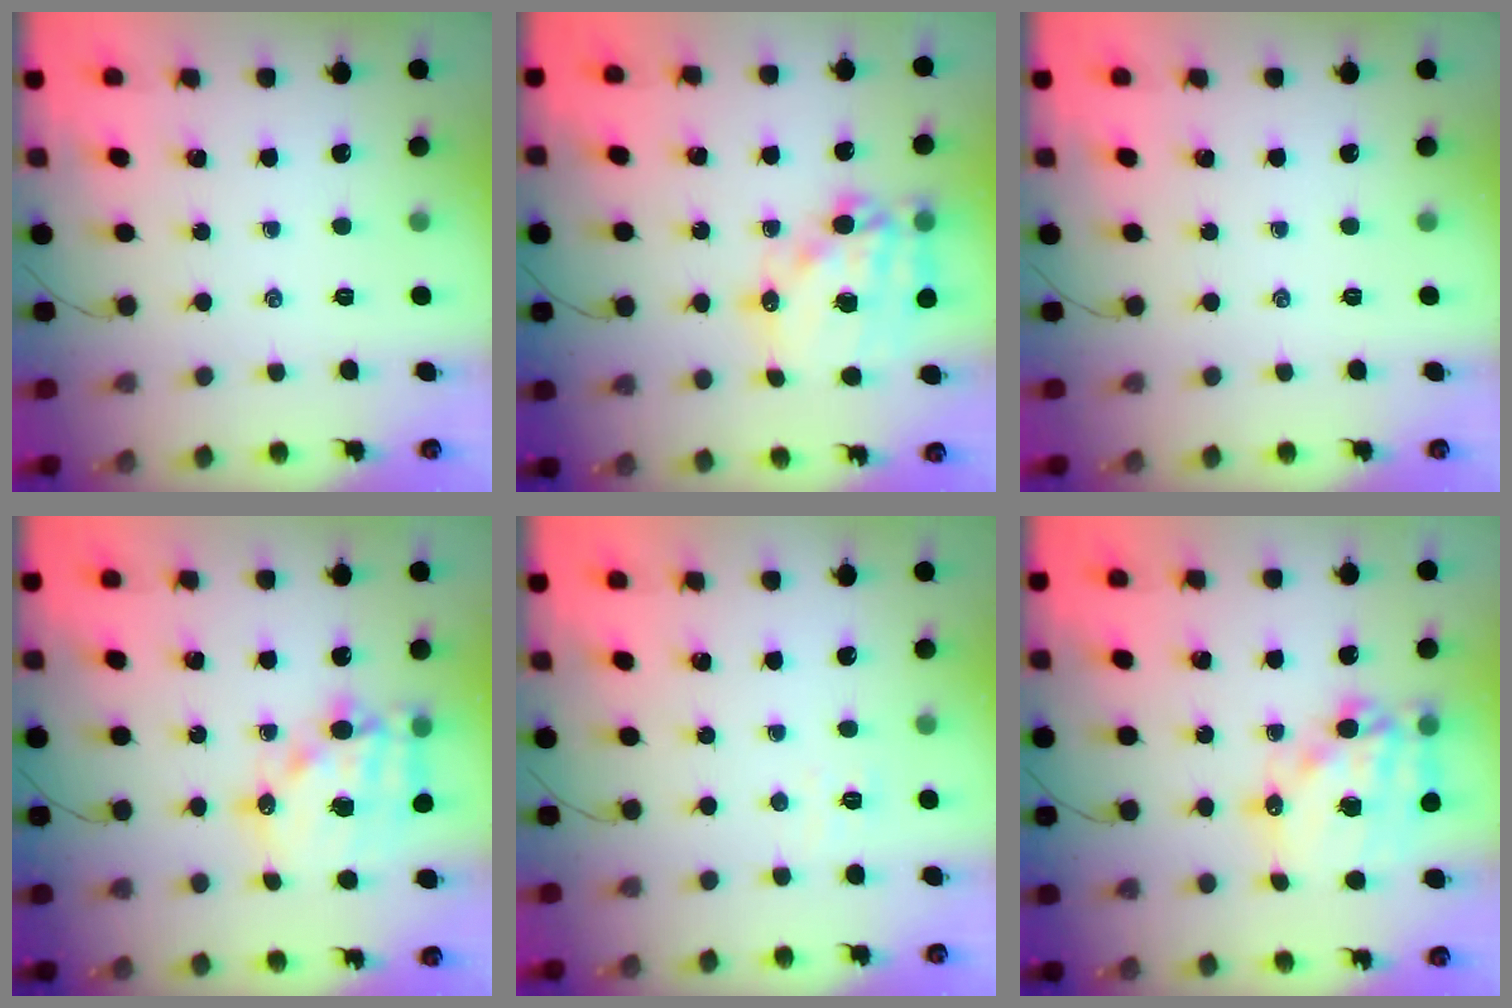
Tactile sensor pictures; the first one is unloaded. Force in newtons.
{"total": 17.6, "press": 17.1, "slide": 3.9}
{"total": 0.0}
{"total": 15.3, "press": 14.9, "slide": 3.2}
{"total": 2.4, "press": 2.3, "slide": 0.8}
{"total": 17.6, "press": 17.1, "slide": 3.9}